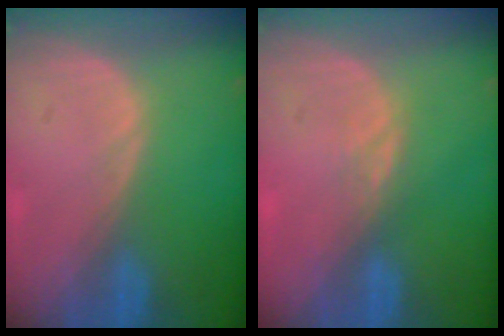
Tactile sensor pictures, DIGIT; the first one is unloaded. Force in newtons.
{"total": 1.4, "press": 1.4, "slide": 0.3}